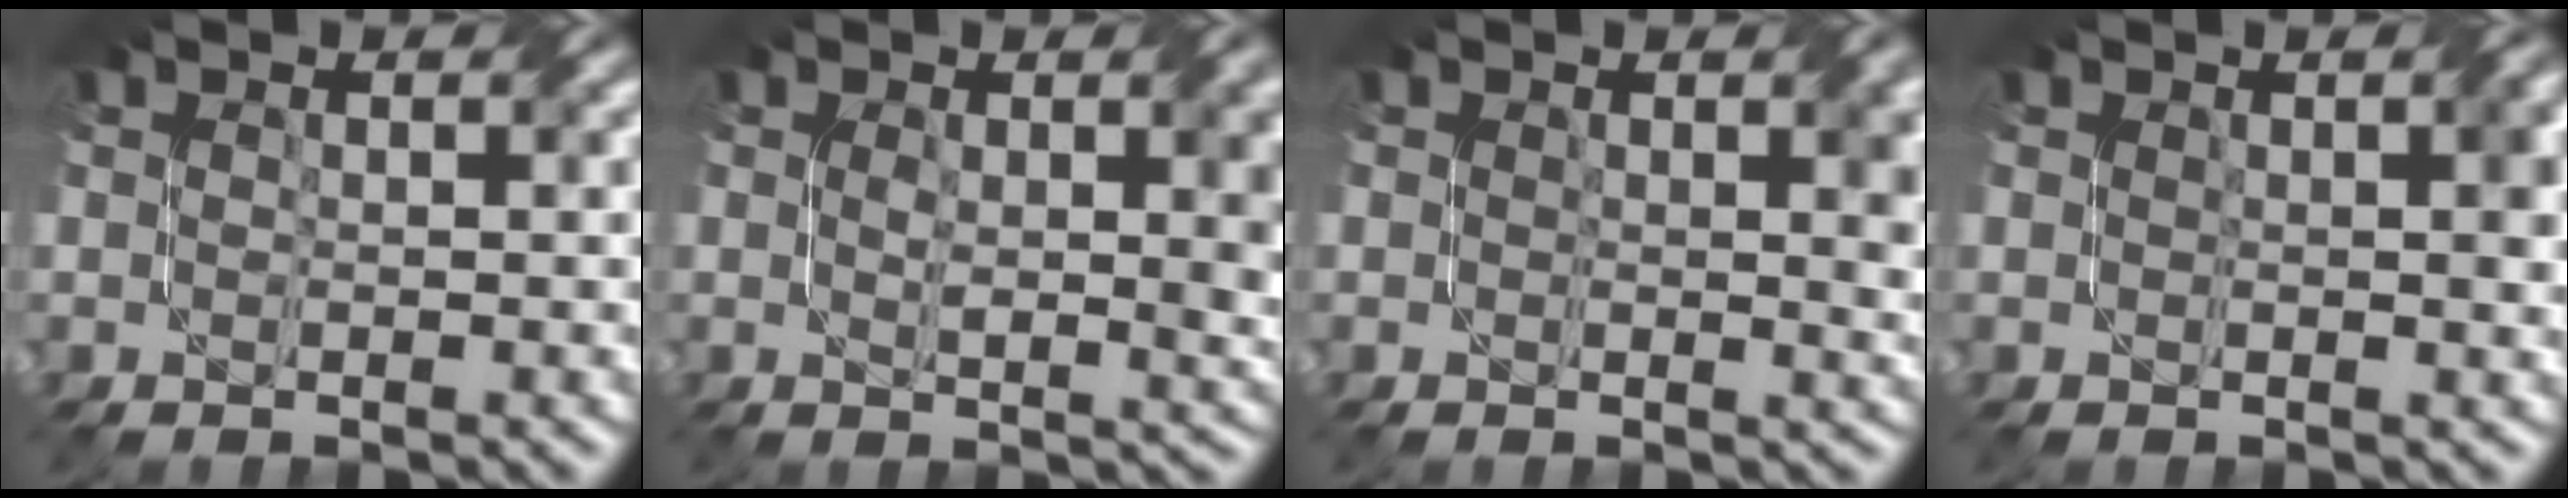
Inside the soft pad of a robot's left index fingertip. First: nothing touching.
{"total": 4.6, "force": [0.7, 1.8, 4.1], "torque": [-0.058, -0.003, 0.016]}
{"total": 3.3, "force": [0.8, 1.4, 2.8], "torque": [-0.031, -0.002, 0.013]}
{"total": 2.3, "force": [0.6, 0.6, 2.2], "torque": [-0.026, 0.005, 0.010]}